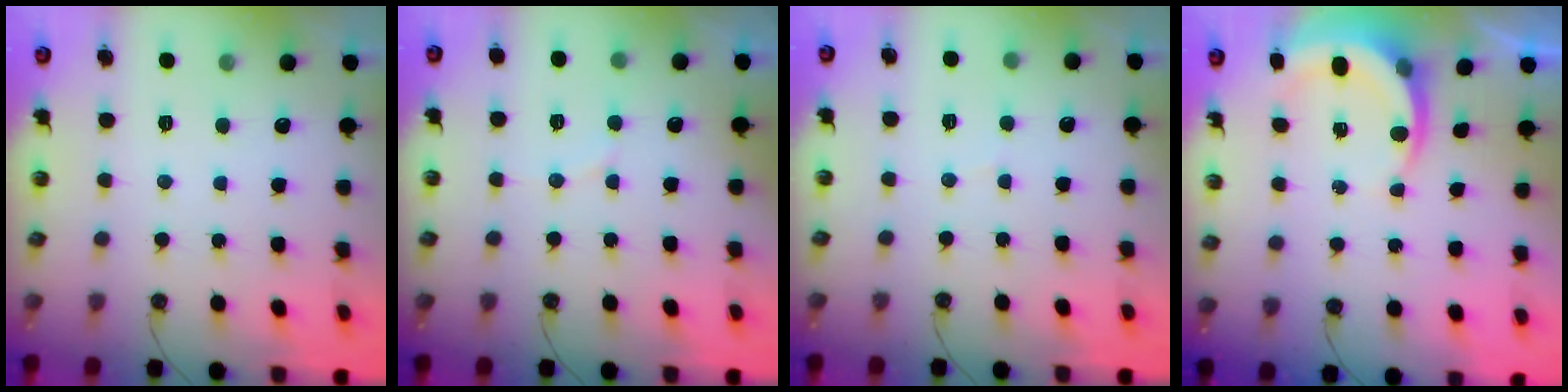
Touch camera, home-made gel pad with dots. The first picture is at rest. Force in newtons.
{"total": 4.2, "press": 4.1, "slide": 0.8}
{"total": 2.6, "press": 2.6, "slide": 0.2}
{"total": 6.8, "press": 6.8, "slide": 0.6}